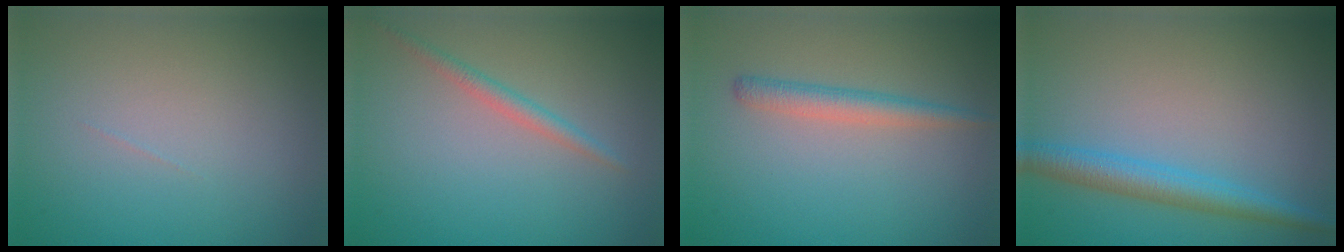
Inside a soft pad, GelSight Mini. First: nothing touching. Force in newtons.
{"total": 1.5, "press": 1.5, "slide": 0.1}
{"total": 2.1, "press": 2.1, "slide": 0.1}
{"total": 3.4, "press": 3.4, "slide": 0.1}